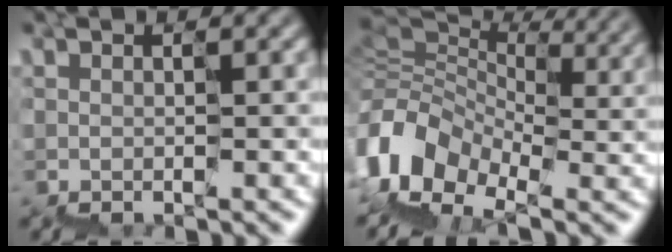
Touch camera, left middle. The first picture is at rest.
{"total": 7.5, "force": [-2.5, 6.3, 3.2], "torque": [-0.090, 0.004, -0.050]}